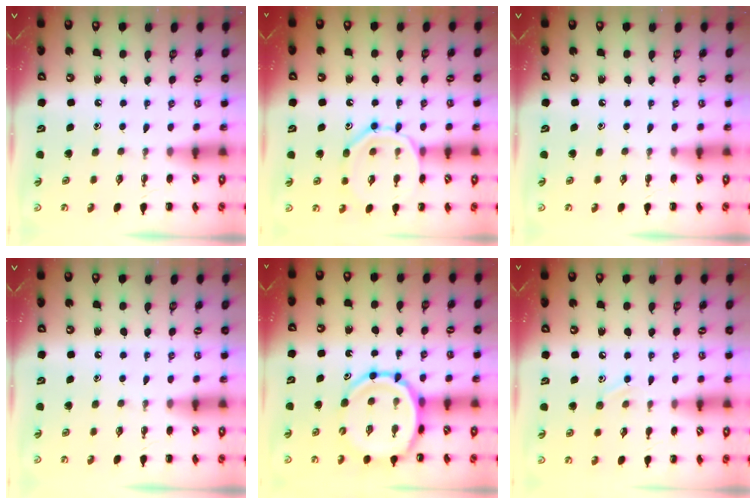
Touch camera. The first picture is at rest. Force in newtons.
{"total": 11.9, "press": 11.9, "slide": 0.3}
{"total": 0.0}
{"total": 0.0}
{"total": 12.5, "press": 11.9, "slide": 3.9}
{"total": 6.5, "press": 6.3, "slide": 1.7}